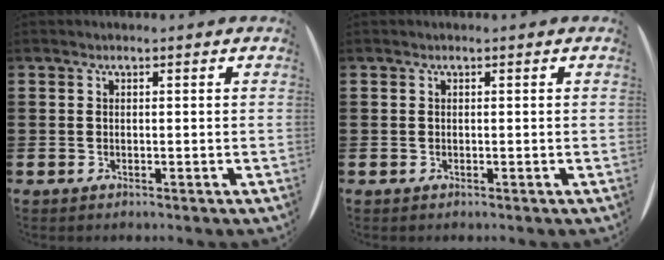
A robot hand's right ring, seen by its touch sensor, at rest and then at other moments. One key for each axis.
{"total": 0.0}